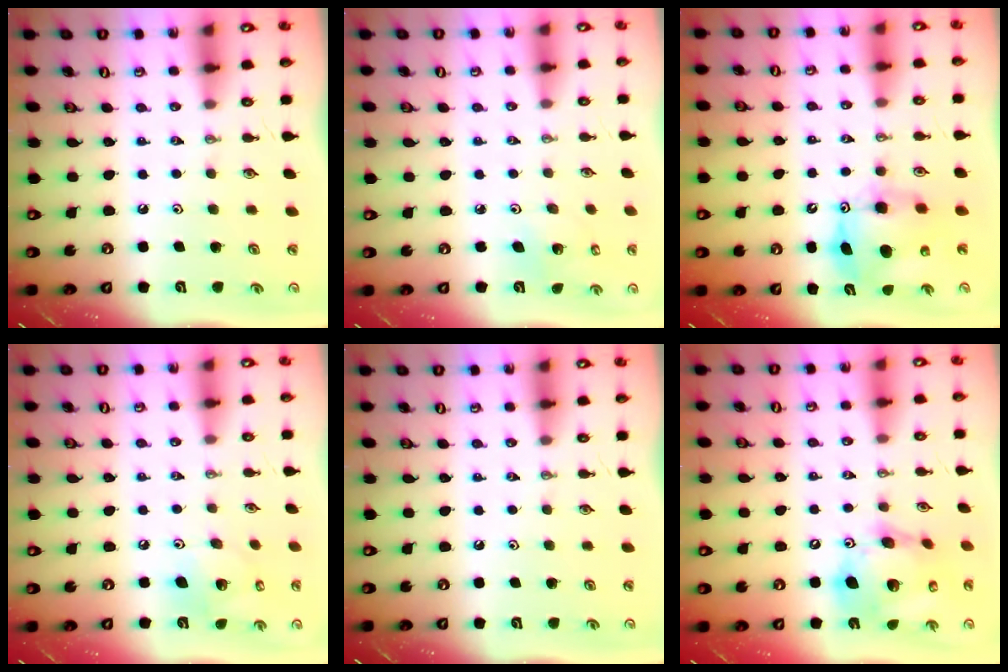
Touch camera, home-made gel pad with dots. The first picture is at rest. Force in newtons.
{"total": 3.2, "press": 3.2, "slide": 0.1}
{"total": 9.9, "press": 9.8, "slide": 0.5}
{"total": 9.7, "press": 9.4, "slide": 2.4}
{"total": 0.0}
{"total": 17.9, "press": 17.6, "slide": 3.2}